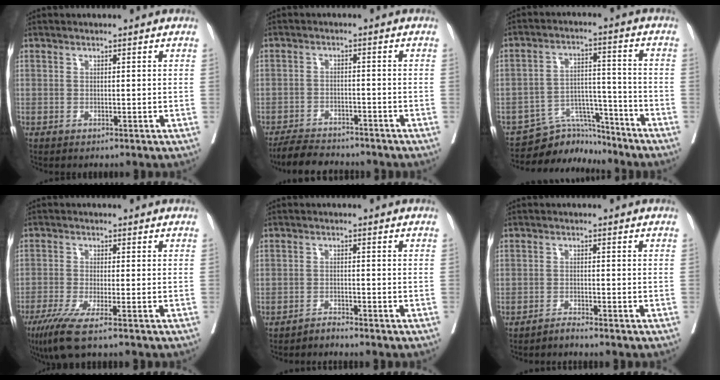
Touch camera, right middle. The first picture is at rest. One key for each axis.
{"total": 7.1, "fx": -6.6, "fy": 1.8, "fz": 2.0, "tx": -0.029, "ty": -0.013, "tz": -0.106}
{"total": 8.3, "fx": -8.1, "fy": 1.9, "fz": -0.4, "tx": 0.008, "ty": 0.033, "tz": -0.142}
{"total": 7.1, "fx": -4.9, "fy": -0.3, "fz": 5.1, "tx": -0.086, "ty": -0.021, "tz": -0.088}
{"total": 1.6, "fx": -1.5, "fy": -0.4, "fz": -0.2, "tx": 0.008, "ty": -0.006, "tz": -0.028}
{"total": 1.4, "fx": -1.4, "fy": -0.4, "fz": 0.1, "tx": 0.000, "ty": -0.003, "tz": -0.026}